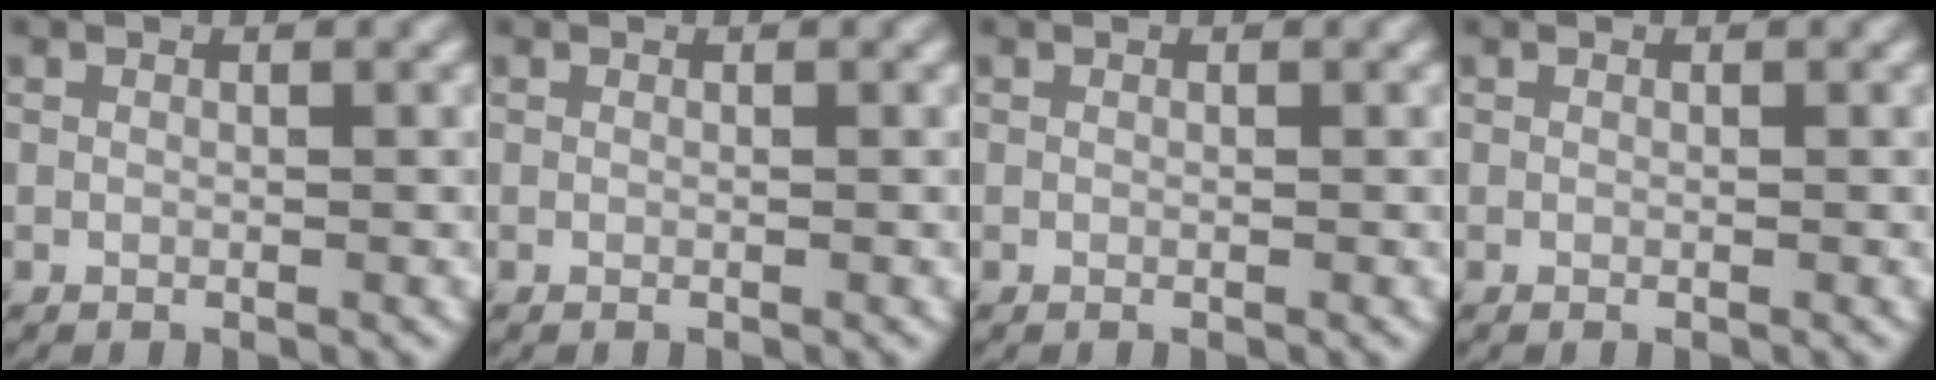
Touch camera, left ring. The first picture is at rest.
{"total": 0.0}
{"total": 0.0}
{"total": 0.0}